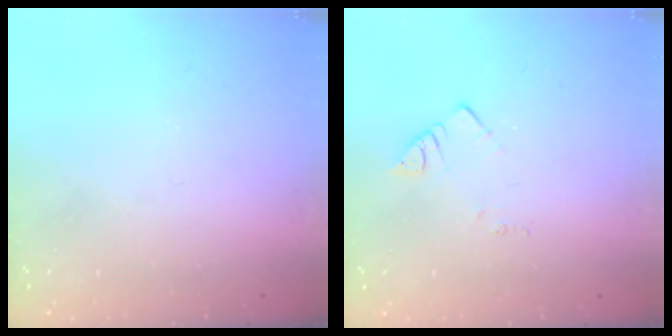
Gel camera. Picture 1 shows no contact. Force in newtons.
{"total": 1.7, "press": 1.6, "slide": 0.3}